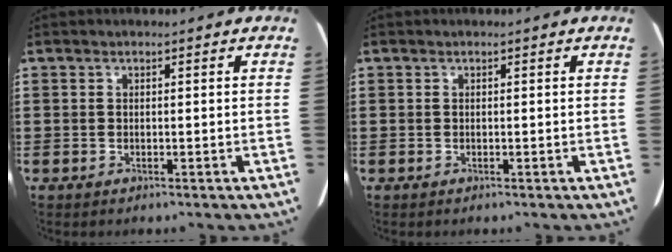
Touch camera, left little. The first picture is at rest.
{"total": 0.0}